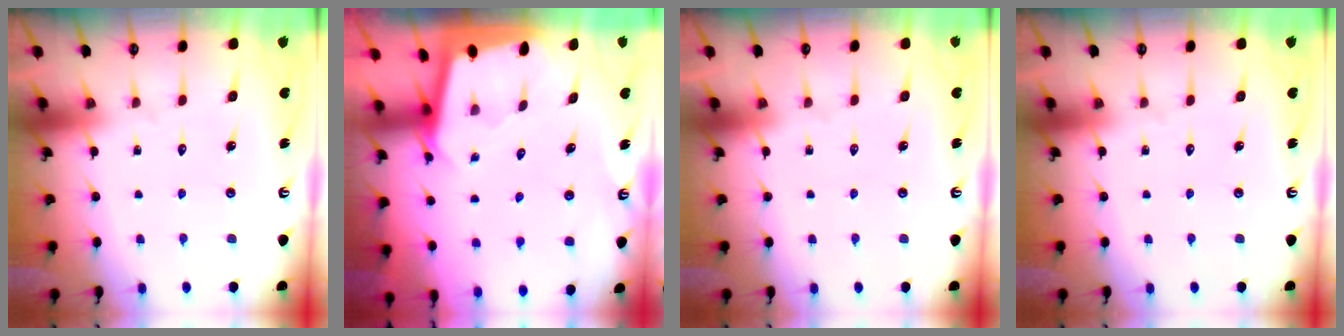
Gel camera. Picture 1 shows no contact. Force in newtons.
{"total": 1.8, "press": 1.8, "slide": 0.1}
{"total": 0.0}
{"total": 0.0}